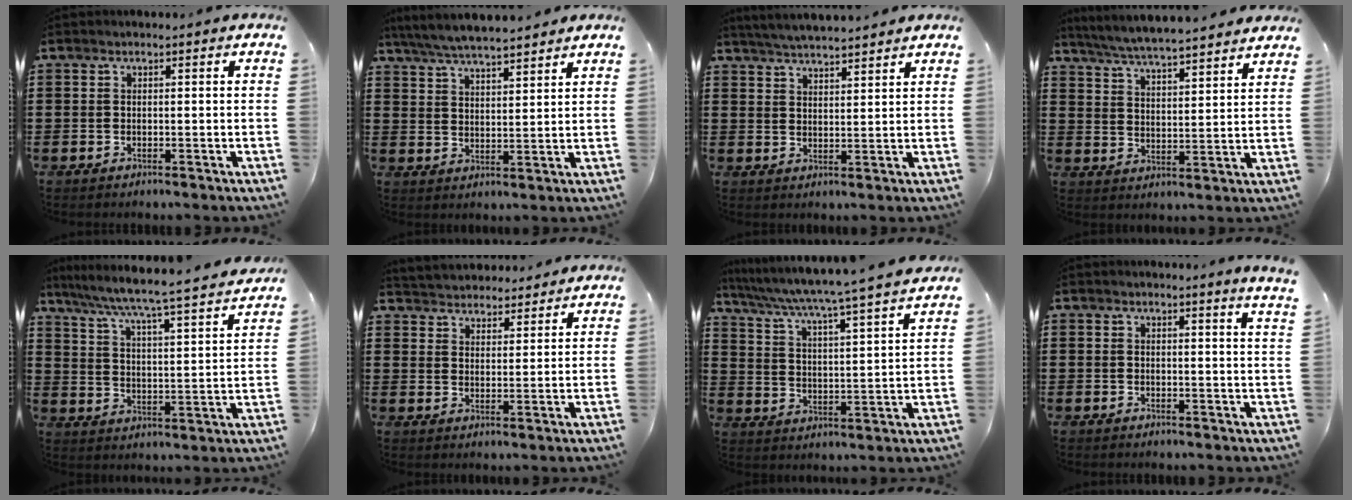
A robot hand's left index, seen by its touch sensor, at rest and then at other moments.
{"total": 5.6, "force": [5.4, 0.2, 1.6], "torque": [-0.052, -0.021, 0.096]}
{"total": 4.2, "force": [4.1, -0.4, 0.7], "torque": [-0.028, -0.015, 0.074]}
{"total": 5.4, "force": [5.2, -0.5, 1.3], "torque": [-0.048, -0.036, 0.088]}
{"total": 4.8, "force": [4.2, -0.9, 2.1], "torque": [-0.063, -0.046, 0.058]}
{"total": 3.7, "force": [3.6, 0.5, -0.5], "torque": [-0.008, -0.018, 0.064]}
{"total": 4.7, "force": [3.9, -1.2, 2.1], "torque": [-0.062, -0.047, 0.055]}
{"total": 1.9, "force": [1.6, -0.7, 0.7], "torque": [-0.016, -0.006, 0.031]}